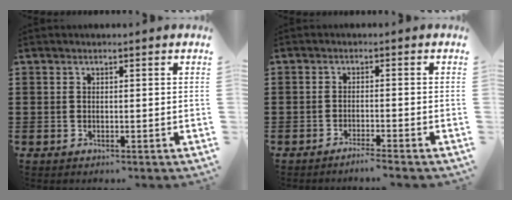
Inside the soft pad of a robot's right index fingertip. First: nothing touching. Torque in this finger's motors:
{"motor_torque": [1.07, 1.06, 0.11, 0.00]}